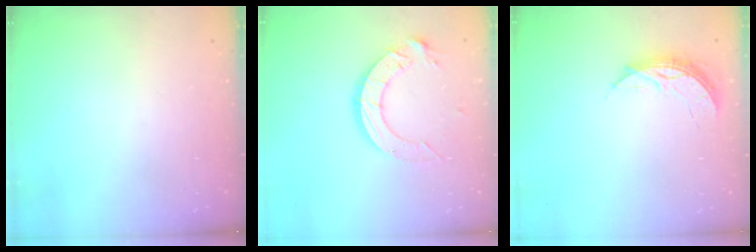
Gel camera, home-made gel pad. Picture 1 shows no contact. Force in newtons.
{"total": 12.9, "press": 12.8, "slide": 1.4}
{"total": 6.1, "press": 6.1, "slide": 0.4}